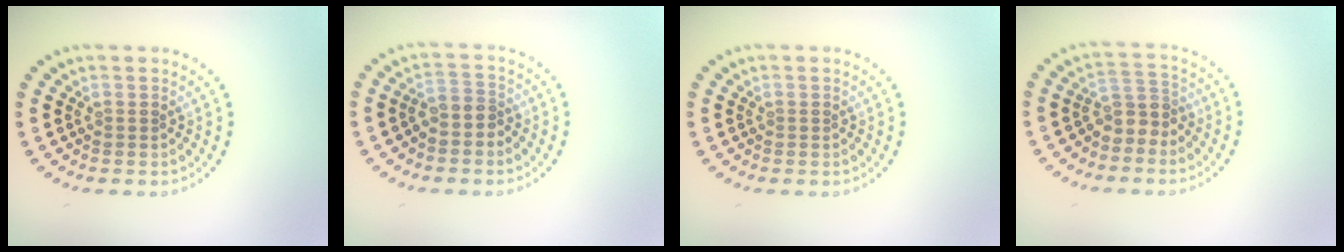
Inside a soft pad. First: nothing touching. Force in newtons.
{"total": 2.0, "press": 1.7, "slide": 1.0}
{"total": 0.0}
{"total": 2.6, "press": 2.1, "slide": 1.6}